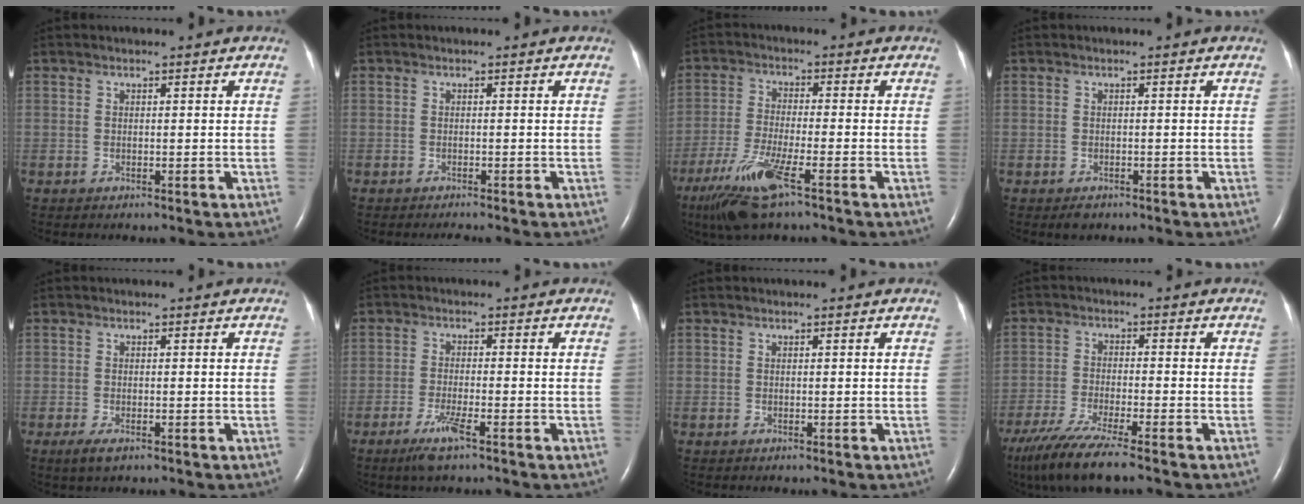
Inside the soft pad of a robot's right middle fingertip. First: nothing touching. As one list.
[{"total": 1.1, "force": [-1.0, -0.1, 0.4], "torque": [-0.009, -0.001, -0.013]}, {"total": 9.6, "force": [-5.7, 0.9, 7.6], "torque": [-0.167, -0.028, -0.106]}, {"total": 1.2, "force": [-0.9, 0.6, 0.6], "torque": [-0.013, -0.001, -0.009]}, {"total": 2.1, "force": [-1.2, 0.7, 1.6], "torque": [-0.040, -0.005, -0.020]}, {"total": 4.2, "force": [-2.6, 0.1, 3.3], "torque": [-0.077, -0.010, -0.052]}, {"total": 0.0}, {"total": 10.4, "force": [-8.3, -0.2, 6.3], "torque": [-0.117, -0.033, -0.144]}]